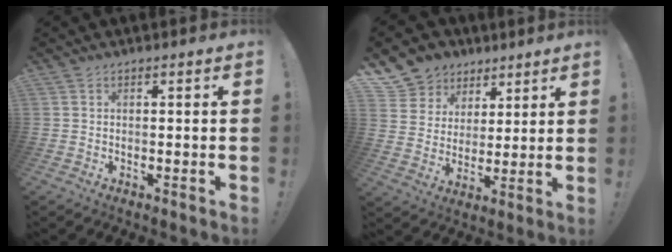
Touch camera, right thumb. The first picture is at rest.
{"total": 9.7, "force": [5.3, 8.0, 1.5], "torque": [-0.030, -0.039, 0.110]}